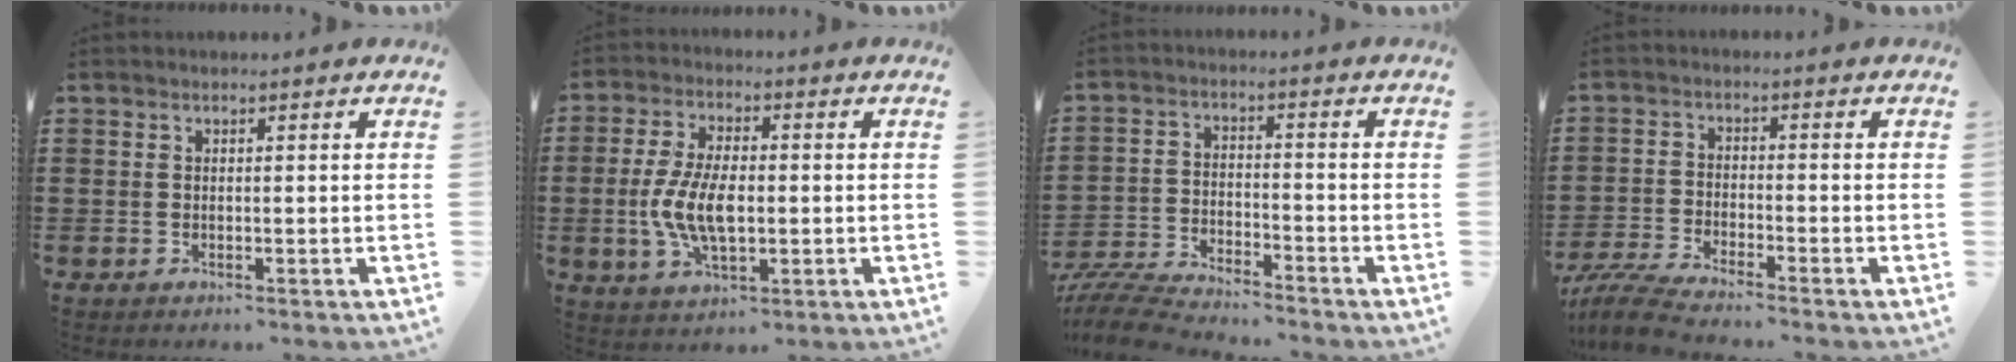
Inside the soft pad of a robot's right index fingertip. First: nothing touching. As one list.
[{"total": 8.3, "force": [-1.1, 4.0, 7.2], "torque": [-0.162, -0.001, -0.025]}, {"total": 7.6, "force": [-7.3, 0.2, 2.1], "torque": [-0.058, -0.003, -0.147]}, {"total": 5.0, "force": [-4.7, -0.2, 1.7], "torque": [-0.056, -0.018, -0.098]}]